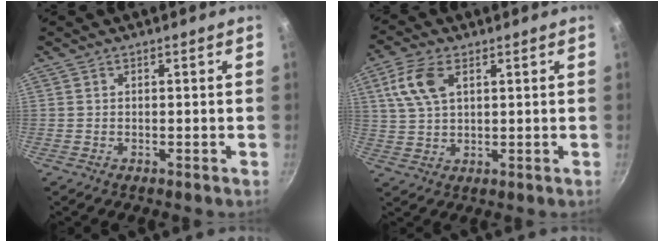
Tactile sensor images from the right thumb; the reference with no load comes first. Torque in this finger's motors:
{"motor_torque": [-0.52, 0.94, -0.08, 0.19, 0.29]}